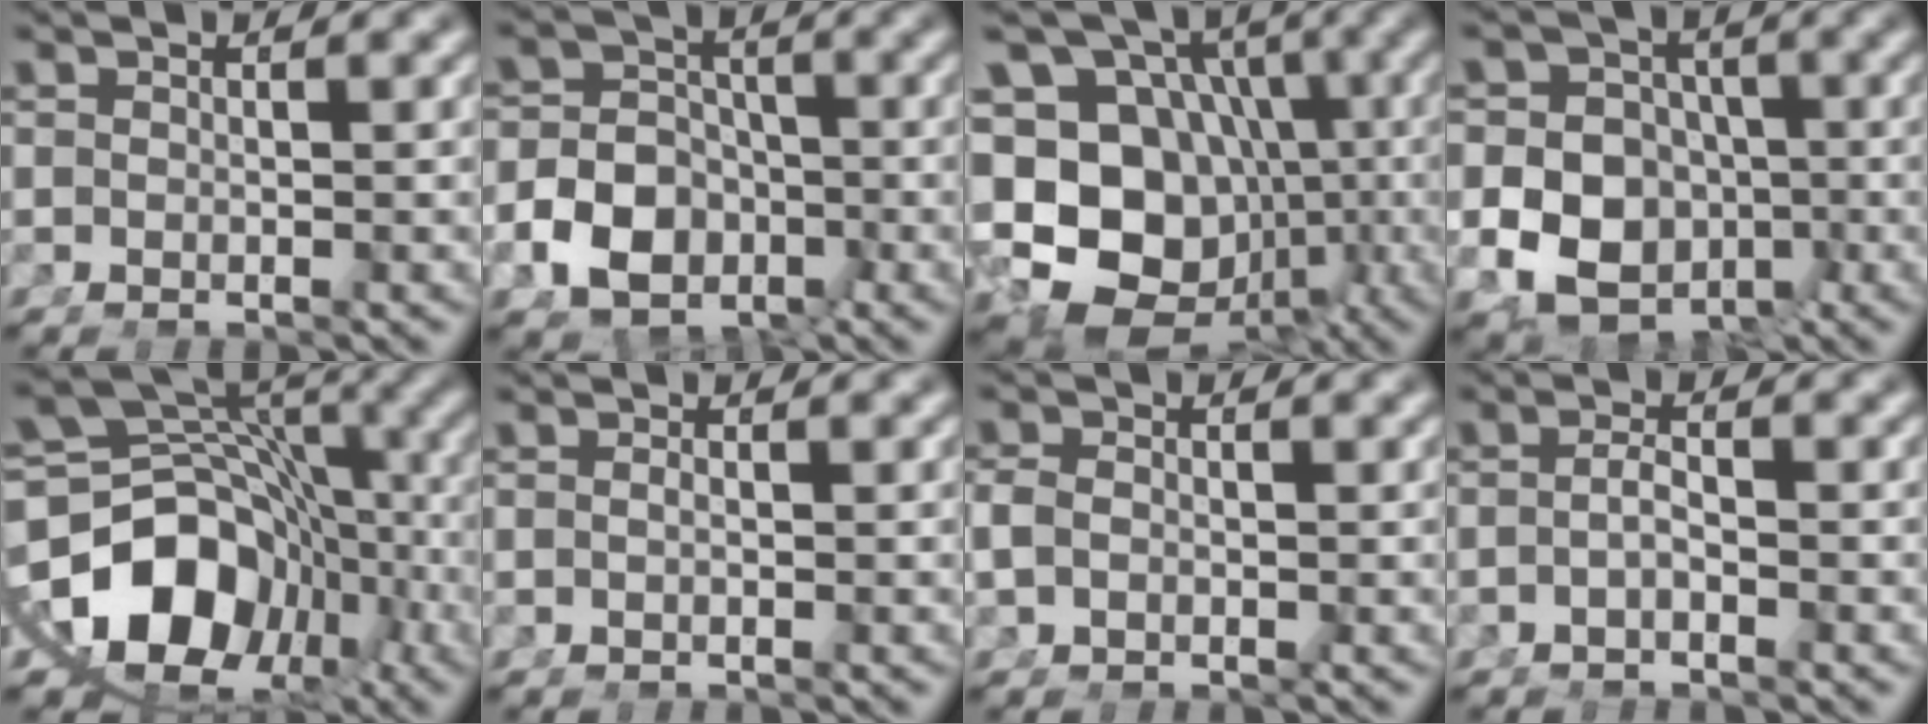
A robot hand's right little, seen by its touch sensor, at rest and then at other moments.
{"total": 9.2, "force": [-3.5, 7.7, 3.7], "torque": [-0.069, -0.027, -0.061]}
{"total": 21.1, "force": [-4.4, 17.4, 11.1], "torque": [-0.230, -0.092, -0.049]}
{"total": 15.0, "force": [-2.7, 13.5, 5.9], "torque": [-0.141, -0.058, -0.044]}
{"total": 20.6, "force": [-4.4, 15.9, 12.4], "torque": [-0.230, -0.062, -0.051]}
{"total": 0.7, "force": [-0.4, -0.3, 0.4], "torque": [-0.009, -0.006, -0.004]}
{"total": 1.4, "force": [-0.5, 0.8, 1.0], "torque": [-0.030, -0.010, -0.001]}
{"total": 1.8, "force": [-1.3, -0.1, 1.3], "torque": [-0.025, -0.009, -0.019]}